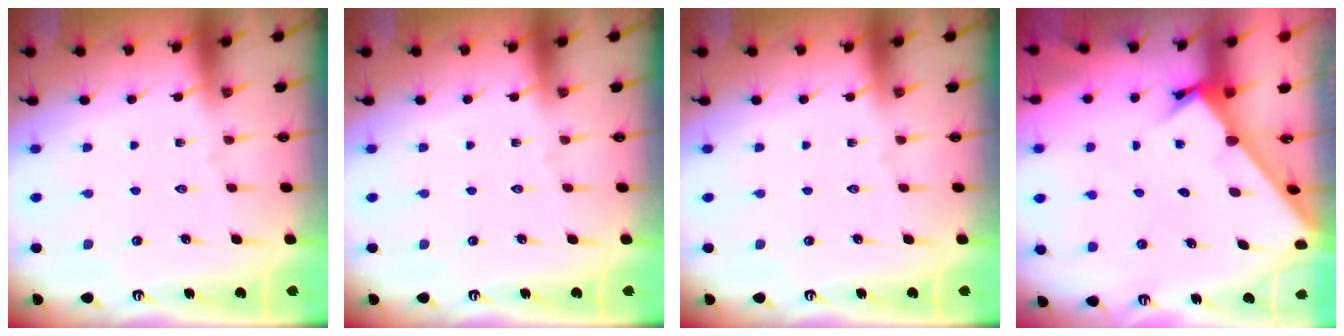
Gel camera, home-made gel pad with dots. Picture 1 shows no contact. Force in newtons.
{"total": 0.0}
{"total": 0.0}
{"total": 2.5, "press": 2.5, "slide": 0.2}